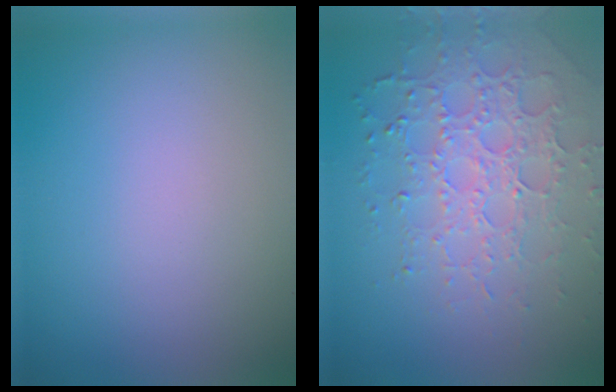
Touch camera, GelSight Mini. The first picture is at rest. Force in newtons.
{"total": 4.9, "press": 4.3, "slide": 2.5}